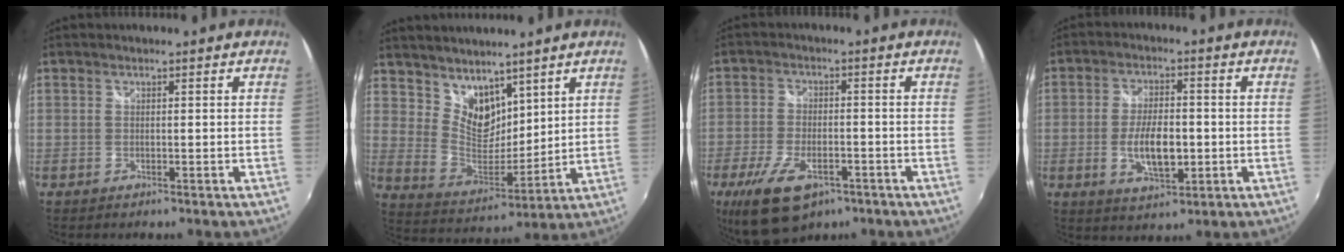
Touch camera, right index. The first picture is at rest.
{"total": 10.4, "force": [7.6, 5.9, 4.0], "torque": [-0.067, 0.002, 0.156]}
{"total": 12.9, "force": [-7.5, 6.2, 8.6], "torque": [-0.192, -0.031, -0.126]}
{"total": 8.6, "force": [-1.6, 3.8, 7.6], "torque": [-0.145, -0.006, -0.023]}